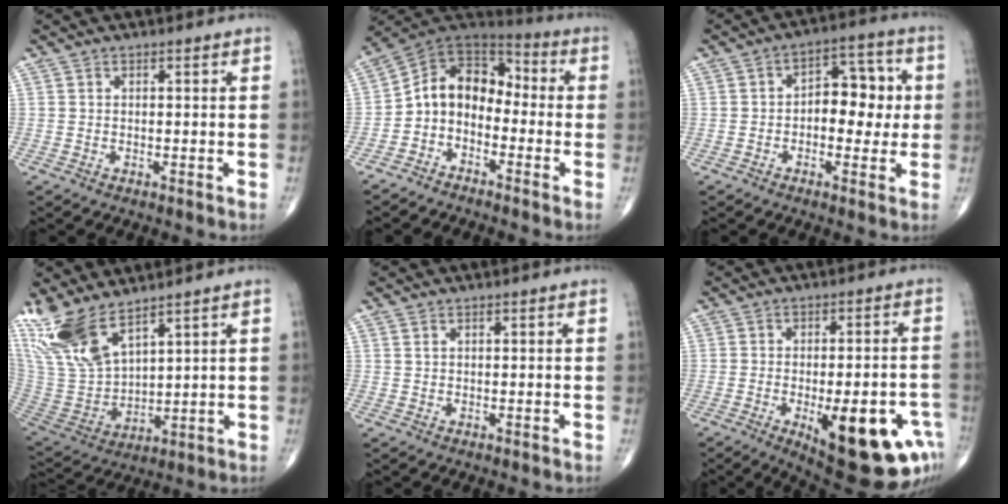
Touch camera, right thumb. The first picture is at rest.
{"total": 10.9, "force": [-2.8, 8.1, 6.8], "torque": [-0.091, 0.075, -0.069]}
{"total": 9.7, "force": [0.0, 6.0, 7.6], "torque": [-0.064, 0.026, -0.007]}
{"total": 15.5, "force": [11.0, 5.7, 9.3], "torque": [-0.196, -0.049, 0.238]}
{"total": 0.6, "force": [0.4, 0.2, 0.4], "torque": [-0.010, 0.006, 0.011]}
{"total": 20.3, "force": [-8.0, 7.7, 17.0], "torque": [-0.162, 0.016, -0.088]}